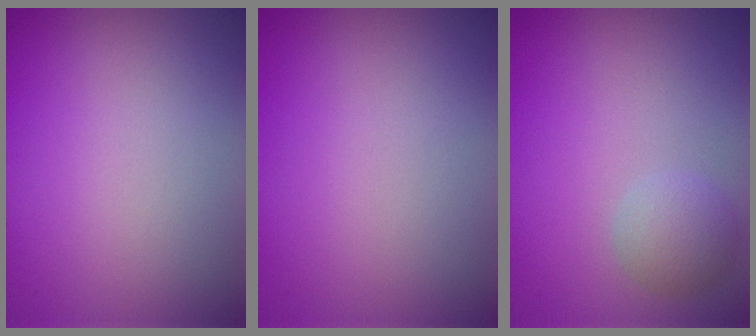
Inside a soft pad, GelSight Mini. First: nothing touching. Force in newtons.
{"total": 0.0}
{"total": 2.2, "press": 2.2, "slide": 0.1}